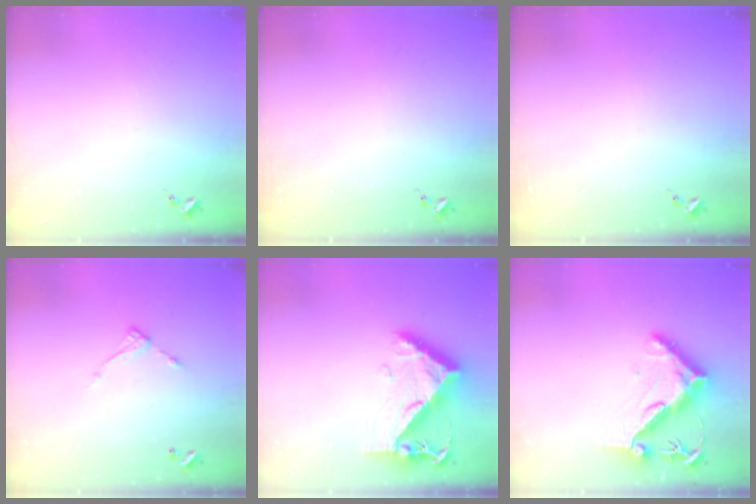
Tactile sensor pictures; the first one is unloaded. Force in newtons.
{"total": 0.0}
{"total": 0.0}
{"total": 7.5, "press": 7.5, "slide": 0.2}
{"total": 9.5, "press": 9.4, "slide": 1.0}
{"total": 12.8, "press": 12.8, "slide": 1.2}